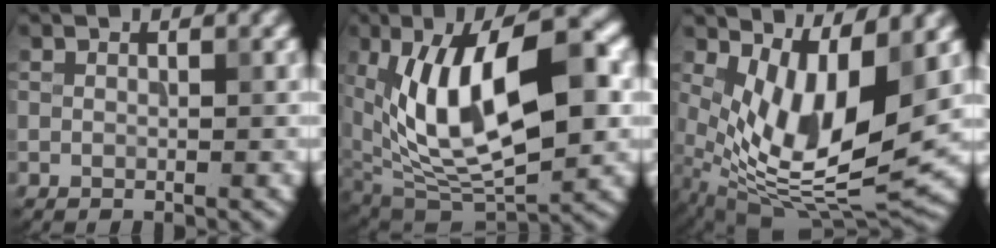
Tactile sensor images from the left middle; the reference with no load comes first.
{"total": 13.6, "force": [2.1, 5.9, 12.0], "torque": [-0.195, 0.003, 0.035]}
{"total": 10.2, "force": [1.3, 4.2, 9.2], "torque": [-0.178, -0.026, 0.029]}